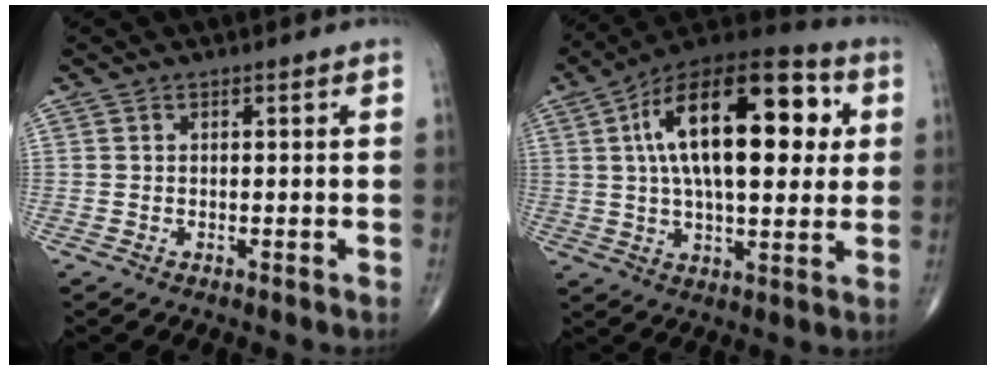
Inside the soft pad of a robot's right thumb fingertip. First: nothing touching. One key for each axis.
{"total": 25.0, "fx": 5.6, "fy": 11.3, "fz": 21.6, "tx": -0.337, "ty": 0.014, "tz": 0.080}